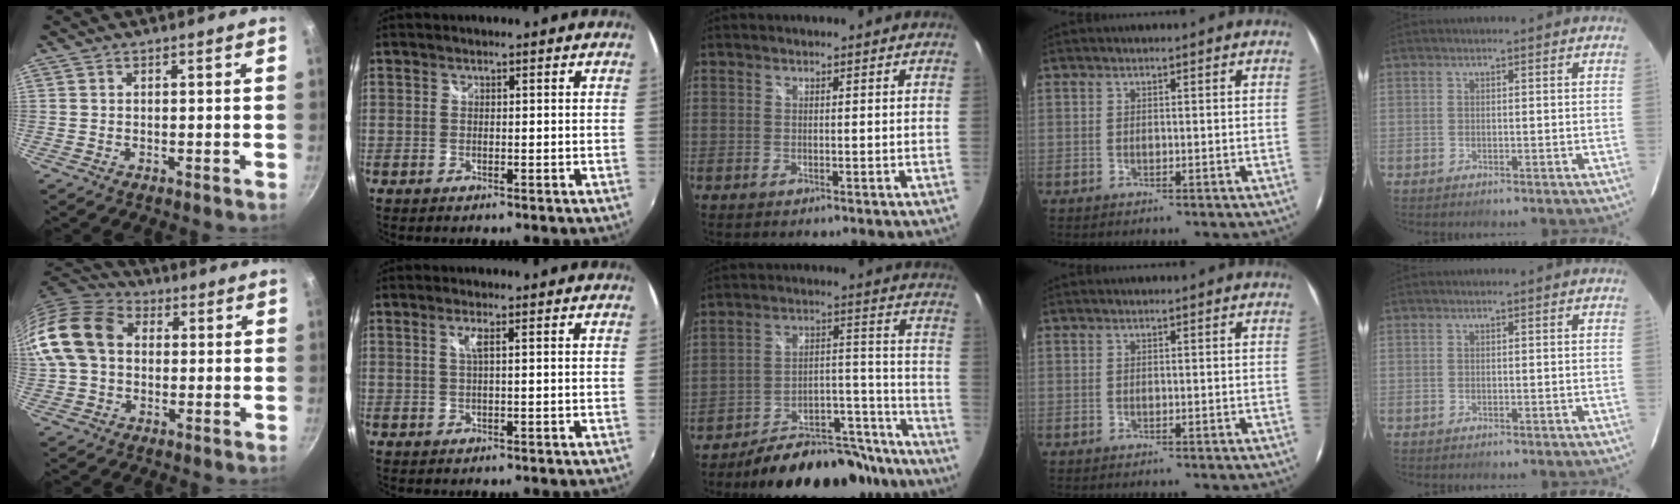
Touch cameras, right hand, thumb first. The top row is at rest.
{"thumb": {"total": 14.9, "force": [1.4, 11.3, 9.6], "torque": [-0.167, 0.033, 0.010]}, "index": {"total": 1.7, "force": [0.4, -0.3, 1.6], "torque": [-0.031, -0.001, 0.007]}, "middle": {"total": 20.0, "force": [-16.9, 7.6, 7.5], "torque": [-0.106, 0.041, -0.222]}}